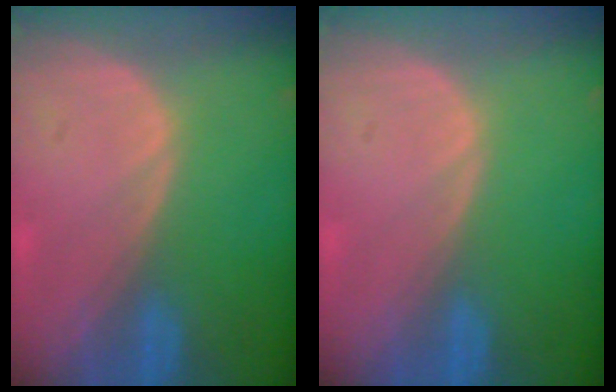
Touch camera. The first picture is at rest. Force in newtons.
{"total": 0.0}